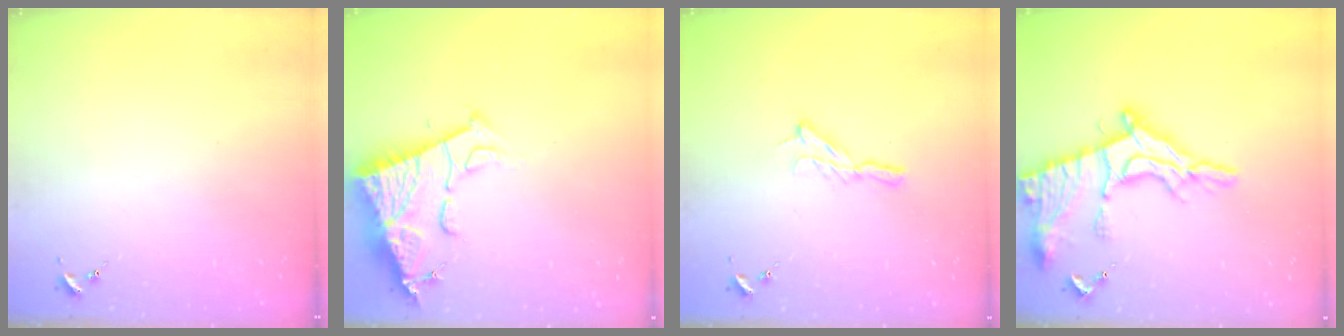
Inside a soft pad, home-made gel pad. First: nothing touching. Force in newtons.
{"total": 13.0, "press": 12.9, "slide": 1.3}
{"total": 5.7, "press": 5.7, "slide": 0.4}
{"total": 20.7, "press": 20.6, "slide": 2.0}